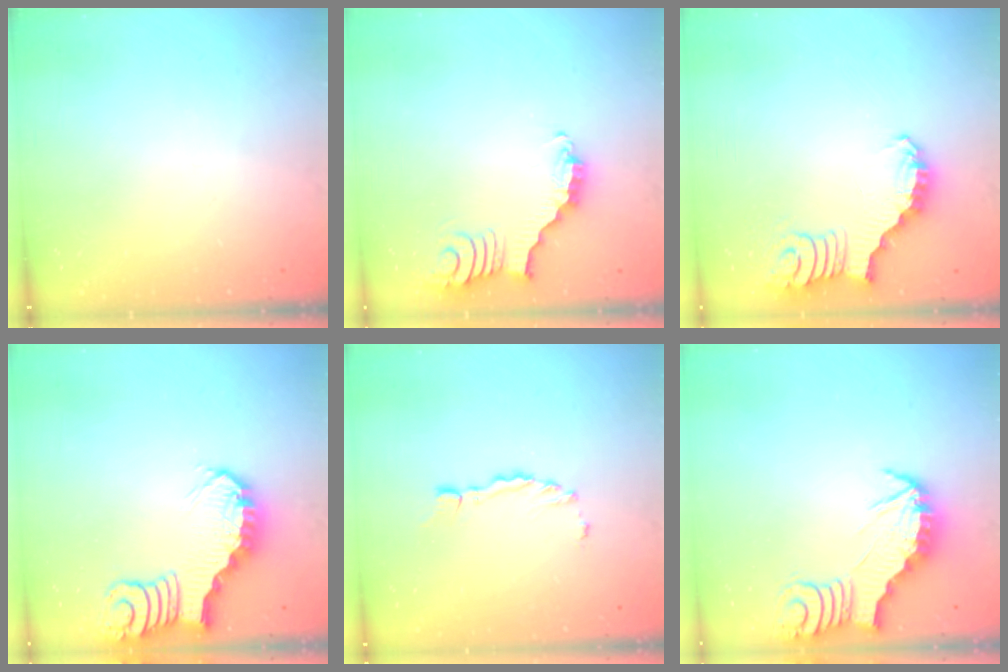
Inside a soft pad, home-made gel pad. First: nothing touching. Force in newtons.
{"total": 3.1, "press": 3.1, "slide": 0.4}
{"total": 2.7, "press": 2.7, "slide": 0.5}
{"total": 2.8, "press": 2.8, "slide": 0.4}
{"total": 2.1, "press": 2.1, "slide": 0.2}
{"total": 2.8, "press": 2.8, "slide": 0.3}